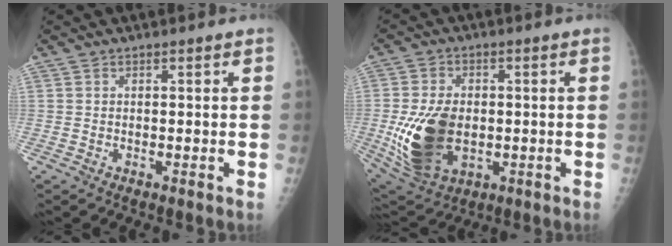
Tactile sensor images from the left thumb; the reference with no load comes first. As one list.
[{"total": 16.0, "force": [-1.9, 10.4, 12.0], "torque": [-0.214, -0.007, -0.013]}]